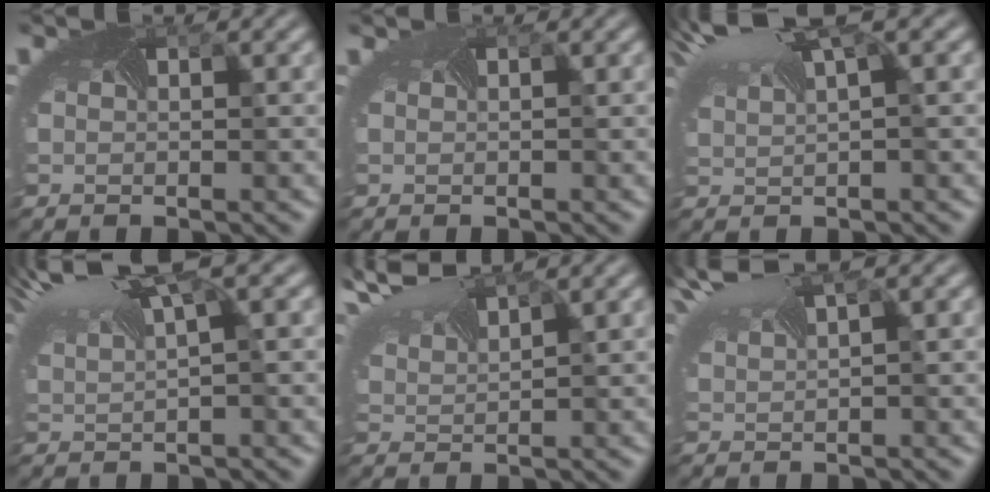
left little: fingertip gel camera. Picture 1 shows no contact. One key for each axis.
{"total": 0.6, "fx": 0.3, "fy": 0.4, "fz": 0.4, "tx": -0.008, "ty": 0.007, "tz": -0.002}
{"total": 7.3, "fx": 4.5, "fy": 2.6, "fz": 5.2, "tx": -0.125, "ty": 0.029, "tz": 0.085}
{"total": 8.2, "fx": 5.0, "fy": 2.6, "fz": 6.0, "tx": -0.143, "ty": 0.028, "tz": 0.096}
{"total": 5.8, "fx": 4.4, "fy": 1.7, "fz": 3.3, "tx": -0.091, "ty": 0.024, "tz": 0.081}
{"total": 4.8, "fx": 3.1, "fy": 1.5, "fz": 3.3, "tx": -0.087, "ty": 0.022, "tz": 0.065}